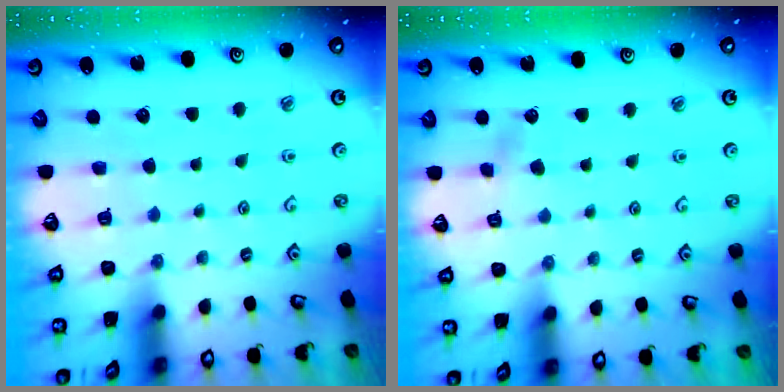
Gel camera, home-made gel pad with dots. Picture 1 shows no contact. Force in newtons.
{"total": 1.8, "press": 1.7, "slide": 0.2}